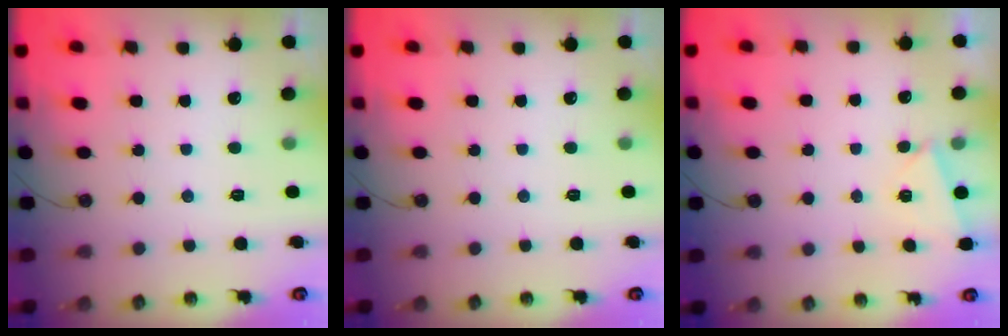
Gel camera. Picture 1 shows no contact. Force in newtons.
{"total": 0.0}
{"total": 2.8, "press": 1.7, "slide": 2.2}